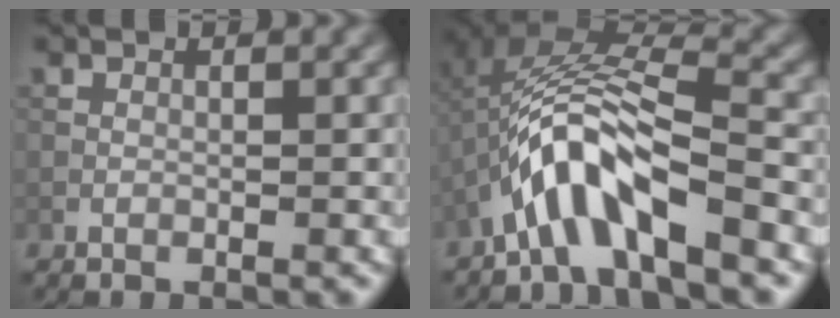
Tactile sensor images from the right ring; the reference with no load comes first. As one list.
[{"total": 7.4, "force": [-3.5, 2.3, 6.2], "torque": [-0.117, 0.017, -0.065]}]